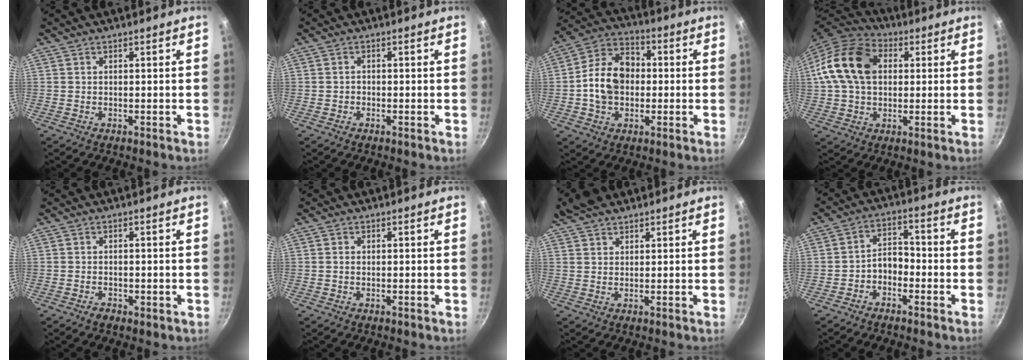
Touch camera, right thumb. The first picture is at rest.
{"total": 0.8, "force": [-0.4, 0.7, 0.2], "torque": [-0.002, 0.002, -0.008]}
{"total": 13.0, "force": [-0.5, 9.8, 8.6], "torque": [-0.121, 0.027, -0.024]}
{"total": 15.8, "force": [2.7, 11.4, 10.6], "torque": [-0.178, 0.021, 0.033]}
{"total": 2.0, "force": [-1.0, 1.3, 1.3], "torque": [-0.022, 0.004, -0.013]}
{"total": 0.8, "force": [0.1, 0.6, 0.4], "torque": [-0.005, 0.003, 0.001]}
{"total": 5.1, "force": [4.0, 2.3, 2.1], "torque": [-0.029, 0.001, 0.072]}
{"total": 5.1, "force": [-2.2, 3.4, 3.0], "torque": [-0.029, 0.039, -0.044]}